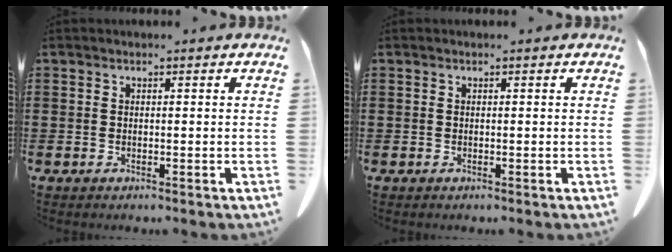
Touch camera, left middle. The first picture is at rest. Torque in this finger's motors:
{"motor_torque": [0.07, 0.03, 0.00, 0.01]}